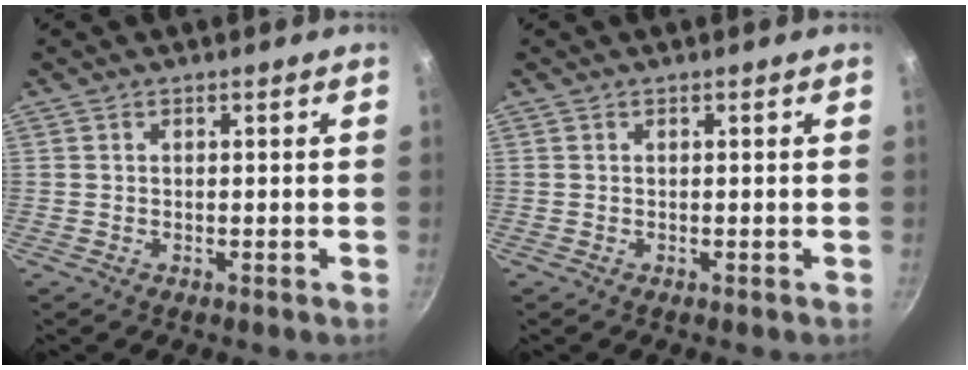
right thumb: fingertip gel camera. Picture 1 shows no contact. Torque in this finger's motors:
{"motor_torque": [-0.04, -0.04, 0.01, 0.00, 0.00]}